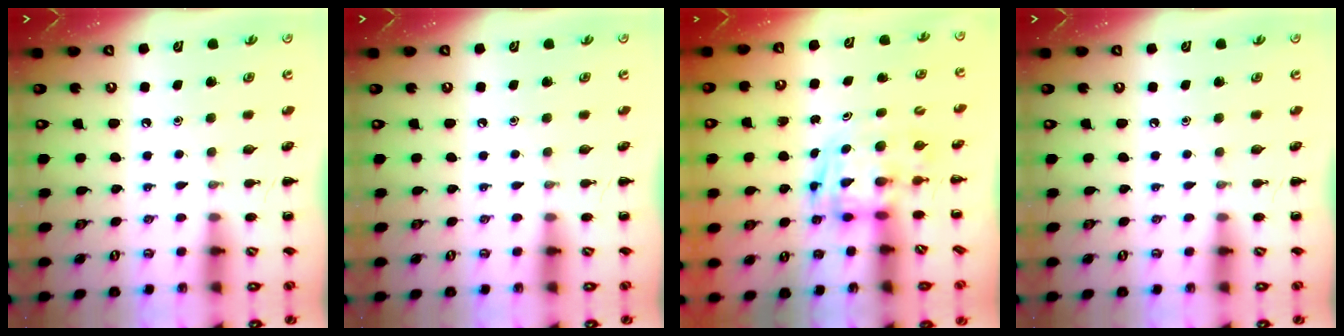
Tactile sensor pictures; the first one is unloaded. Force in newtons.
{"total": 0.0}
{"total": 2.8, "press": 2.8, "slide": 0.5}
{"total": 0.0}